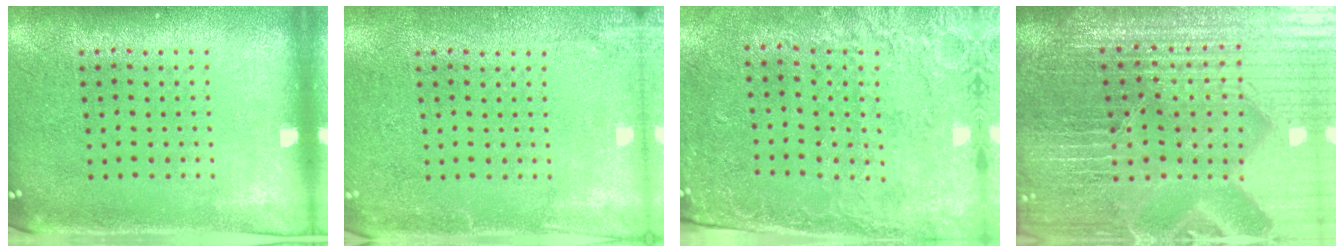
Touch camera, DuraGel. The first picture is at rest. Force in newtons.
{"total": 2.1, "press": 2.1, "slide": 0.2}
{"total": 2.7, "press": 2.2, "slide": 1.5}
{"total": 6.6, "press": 5.9, "slide": 2.9}